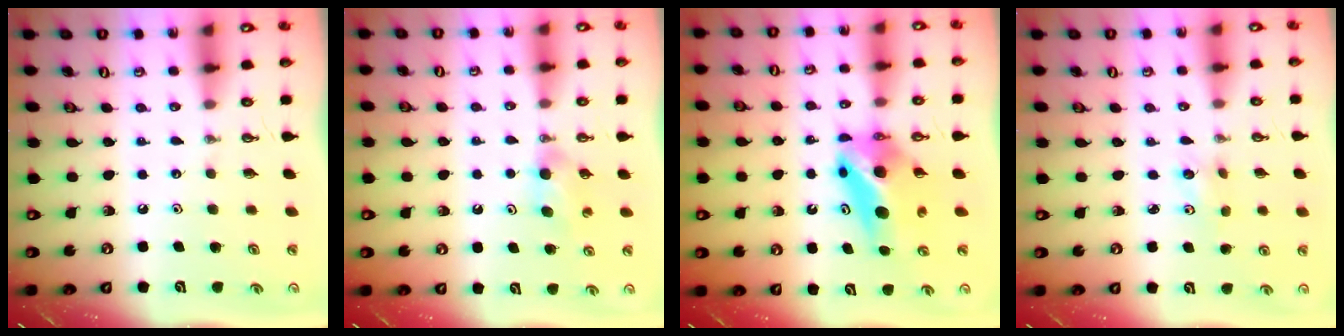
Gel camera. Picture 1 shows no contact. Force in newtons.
{"total": 4.8, "press": 4.8, "slide": 0.5}
{"total": 9.2, "press": 6.0, "slide": 6.9}
{"total": 6.9, "press": 4.9, "slide": 4.8}